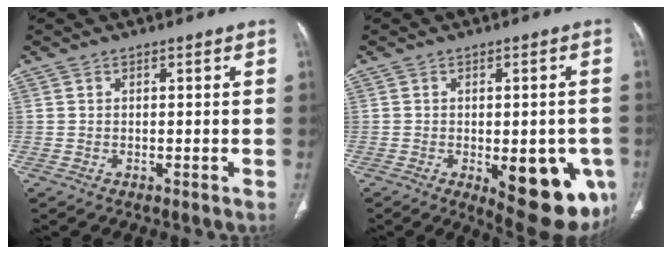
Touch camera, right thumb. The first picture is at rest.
{"total": 16.3, "force": [-5.3, 7.1, 13.7], "torque": [-0.119, -0.003, -0.046]}